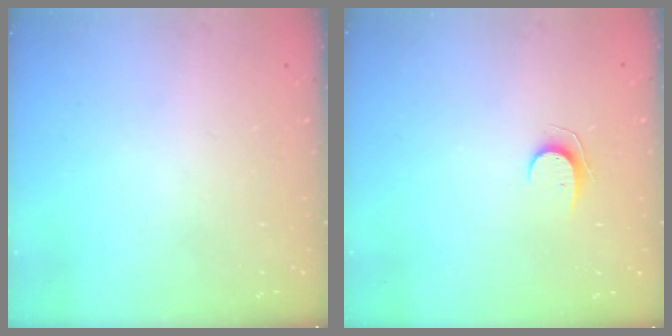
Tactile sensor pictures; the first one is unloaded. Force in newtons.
{"total": 5.6, "press": 5.6, "slide": 0.6}